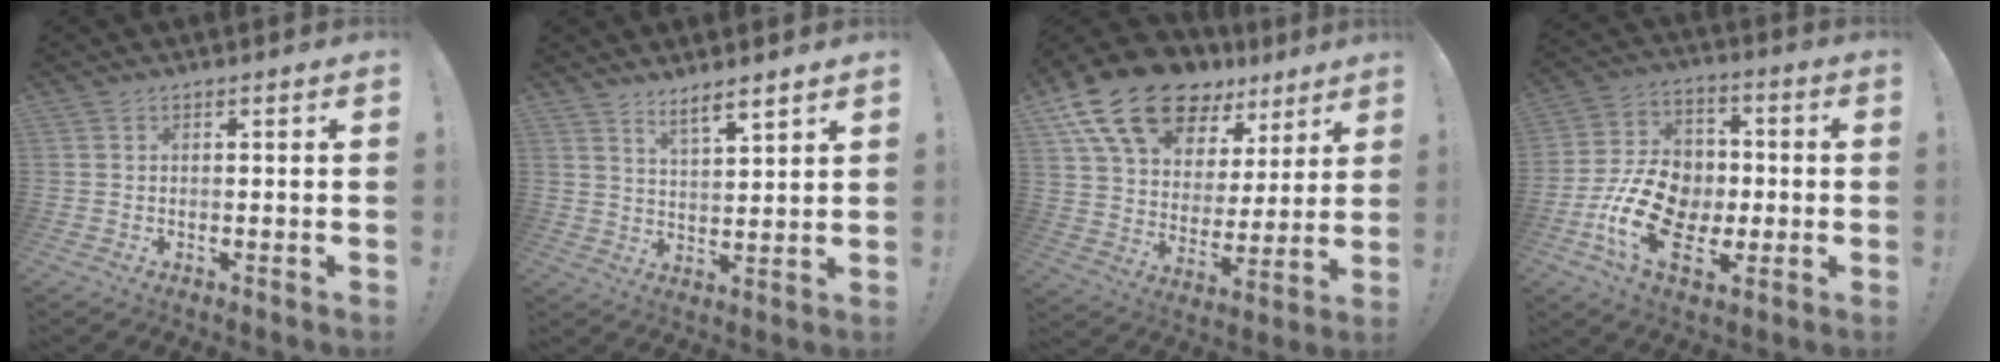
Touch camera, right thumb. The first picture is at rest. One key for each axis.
{"total": 6.5, "fx": 5.5, "fy": 1.1, "fz": 3.4, "tx": -0.049, "ty": -0.036, "tz": 0.094}
{"total": 20.9, "fx": 13.9, "fy": 11.5, "fz": 10.6, "tx": -0.183, "ty": -0.081, "tz": 0.260}
{"total": 19.0, "fx": -5.0, "fy": 13.3, "fz": 12.5, "tx": -0.227, "ty": 0.029, "tz": -0.073}